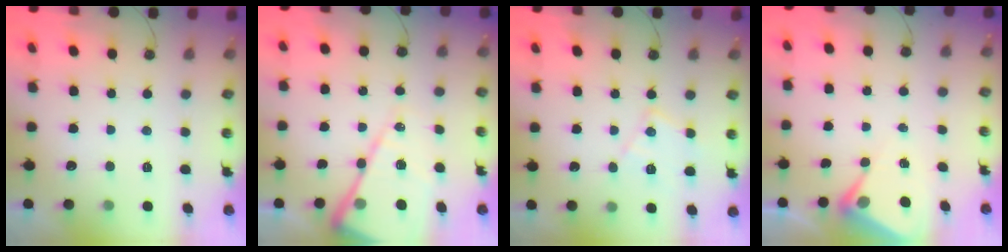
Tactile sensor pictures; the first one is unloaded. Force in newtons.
{"total": 19.4, "press": 19.3, "slide": 2.0}
{"total": 10.6, "press": 10.6, "slide": 0.6}
{"total": 5.8, "press": 5.8, "slide": 0.5}